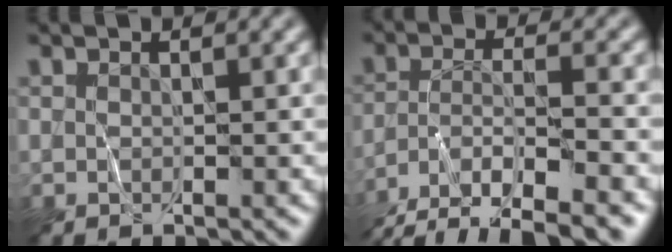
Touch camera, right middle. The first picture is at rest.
{"total": 7.9, "force": [-6.3, 2.2, 4.4], "torque": [-0.070, -0.016, -0.106]}